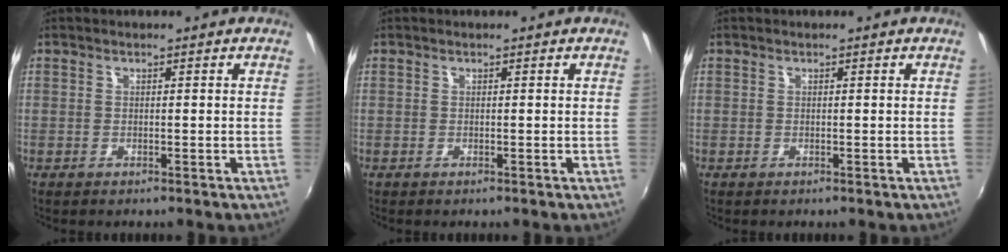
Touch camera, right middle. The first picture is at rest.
{"total": 0.0}
{"total": 0.0}